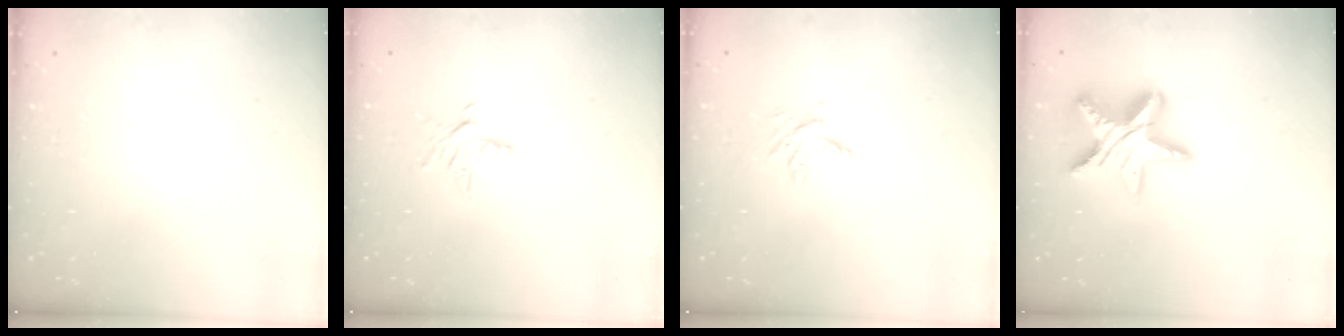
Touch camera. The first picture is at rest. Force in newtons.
{"total": 6.9, "press": 6.9, "slide": 0.6}
{"total": 3.6, "press": 3.5, "slide": 0.5}
{"total": 17.3, "press": 17.2, "slide": 1.5}